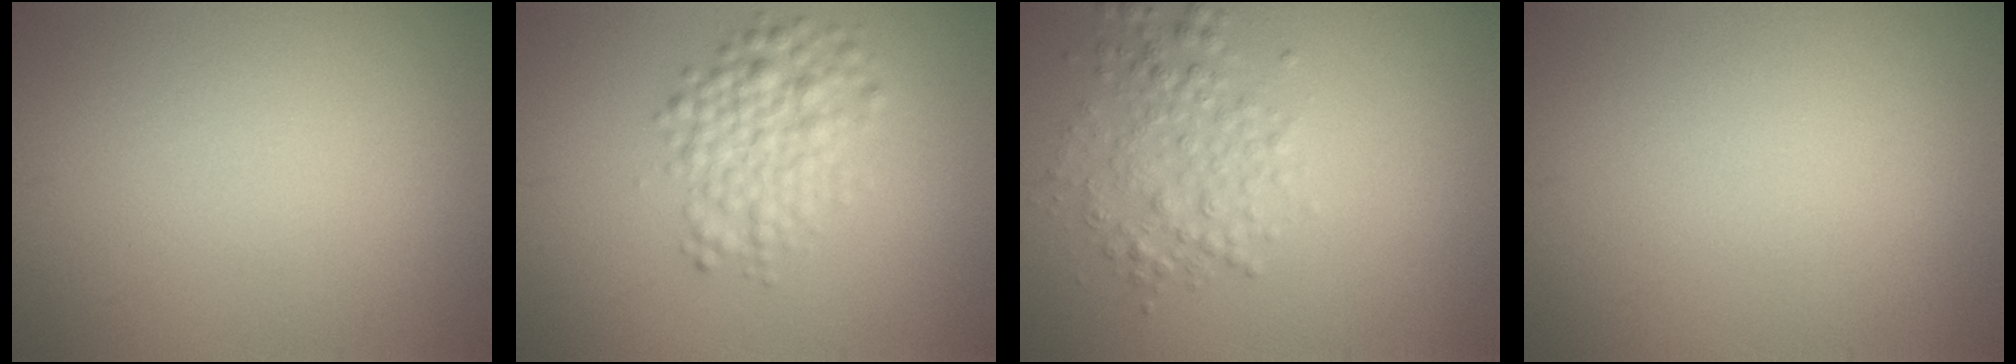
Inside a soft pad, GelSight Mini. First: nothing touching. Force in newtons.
{"total": 3.9, "press": 3.9, "slide": 0.1}
{"total": 3.2, "press": 3.2, "slide": 0.1}
{"total": 0.0}